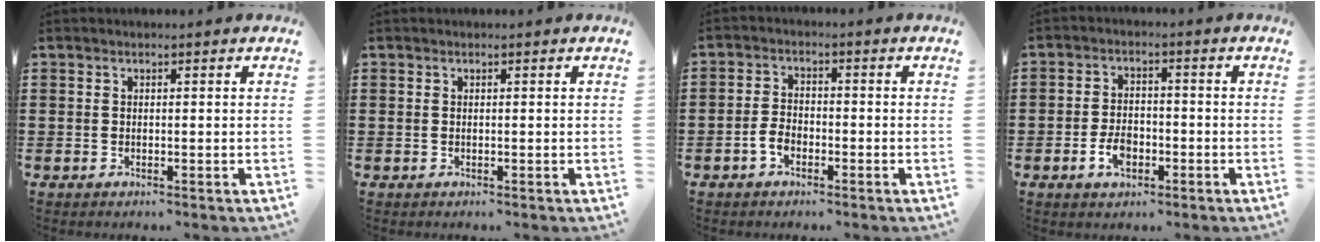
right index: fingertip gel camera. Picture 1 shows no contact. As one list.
[{"total": 0.0}, {"total": 3.2, "force": [-1.6, 1.8, 2.2], "torque": [-0.054, -0.002, -0.034]}, {"total": 4.2, "force": [-1.9, 2.5, 2.8], "torque": [-0.065, 0.001, -0.039]}]